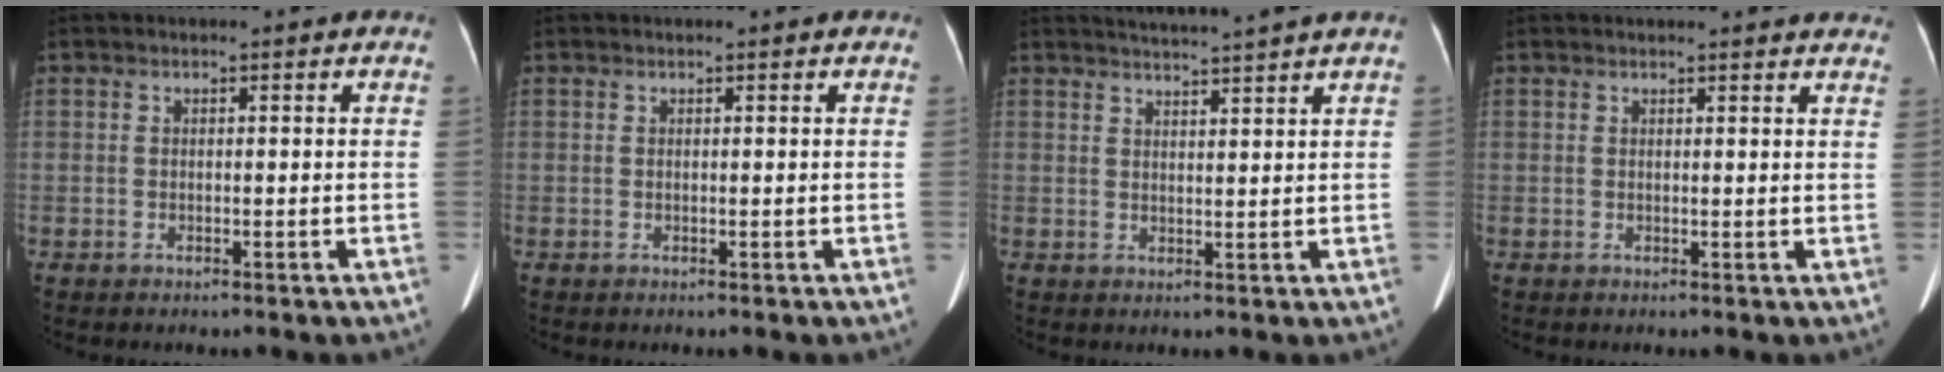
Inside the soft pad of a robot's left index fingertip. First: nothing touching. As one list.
[{"total": 0.8, "force": [0.7, 0.2, 0.4], "torque": [-0.008, 0.013, 0.009]}, {"total": 5.2, "force": [4.8, -1.4, 1.5], "torque": [-0.023, 0.007, 0.070]}, {"total": 11.3, "force": [10.7, 1.7, 3.1], "torque": [-0.022, 0.009, 0.105]}]